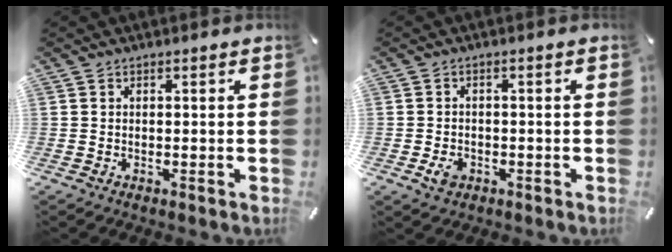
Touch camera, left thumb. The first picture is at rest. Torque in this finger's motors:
{"motor_torque": [0.07, 1.15, 0.11, 0.02, 0.01]}